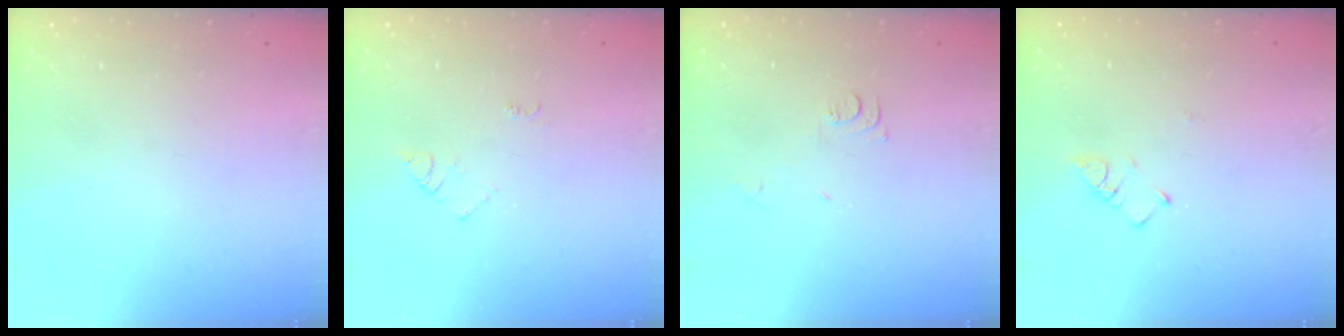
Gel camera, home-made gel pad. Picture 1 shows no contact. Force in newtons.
{"total": 4.4, "press": 4.4, "slide": 0.5}
{"total": 5.7, "press": 5.7, "slide": 0.6}
{"total": 3.5, "press": 3.5, "slide": 0.4}